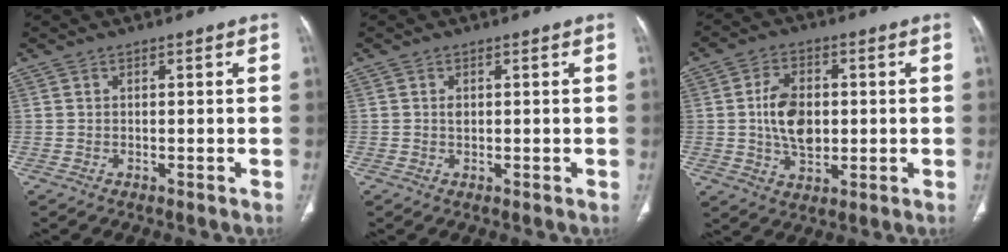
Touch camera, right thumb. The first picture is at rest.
{"total": 1.0, "force": [0.2, 0.7, 0.7], "torque": [-0.009, 0.000, 0.006]}
{"total": 9.5, "force": [0.3, 6.3, 7.2], "torque": [-0.111, 0.002, 0.008]}